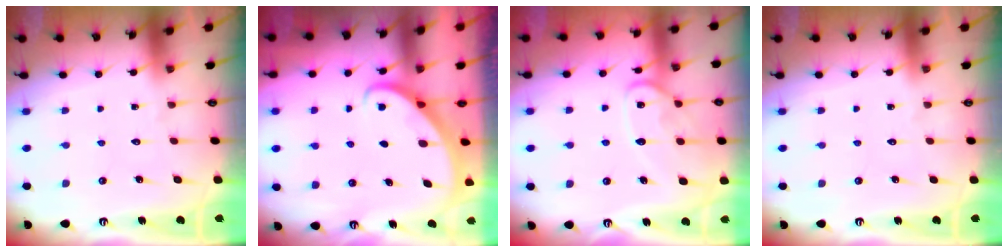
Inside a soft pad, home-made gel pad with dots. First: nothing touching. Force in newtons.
{"total": 2.7, "press": 2.7, "slide": 0.2}
{"total": 13.3, "press": 13.2, "slide": 1.2}
{"total": 0.0}